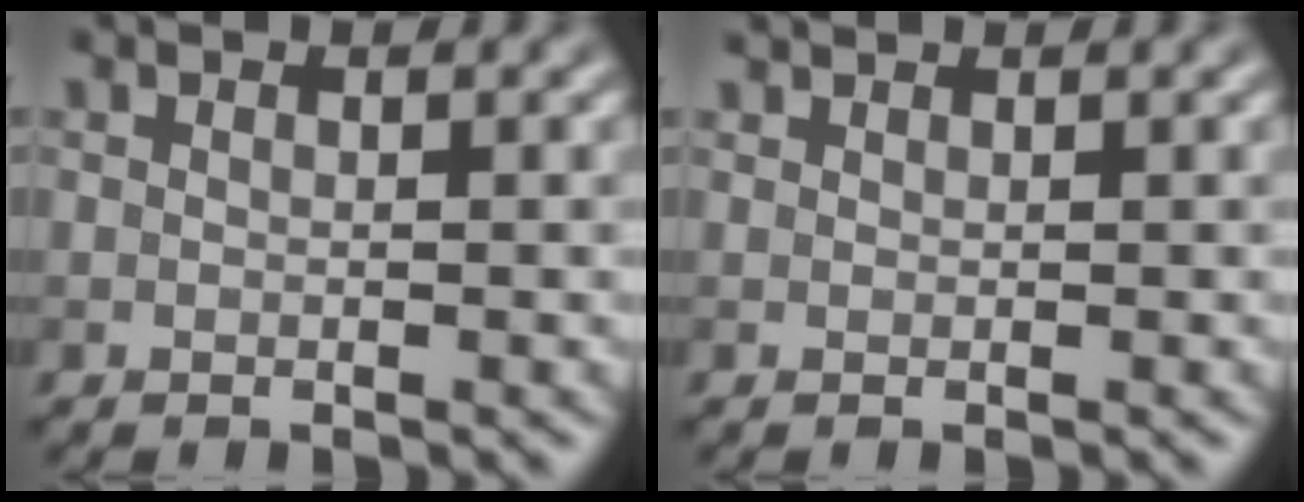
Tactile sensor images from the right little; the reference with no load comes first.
{"total": 0.9, "force": [0.9, 0.1, 0.1], "torque": [-0.003, 0.002, 0.020]}